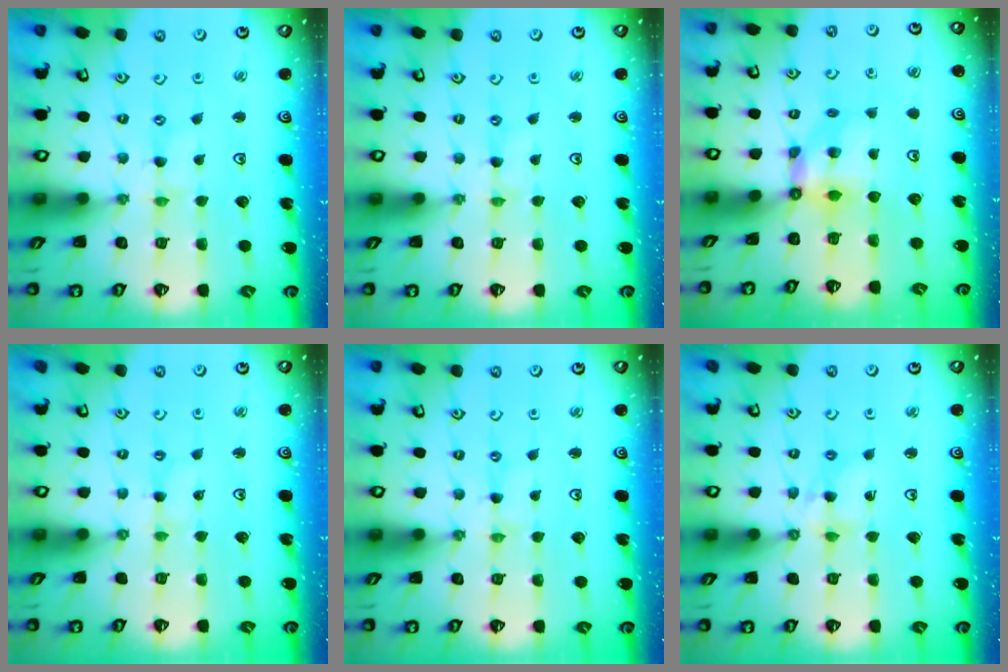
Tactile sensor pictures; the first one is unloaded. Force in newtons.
{"total": 0.0}
{"total": 5.3, "press": 5.3, "slide": 0.2}
{"total": 1.1, "press": 1.1, "slide": 0.3}
{"total": 0.0}
{"total": 5.4, "press": 5.3, "slide": 0.5}